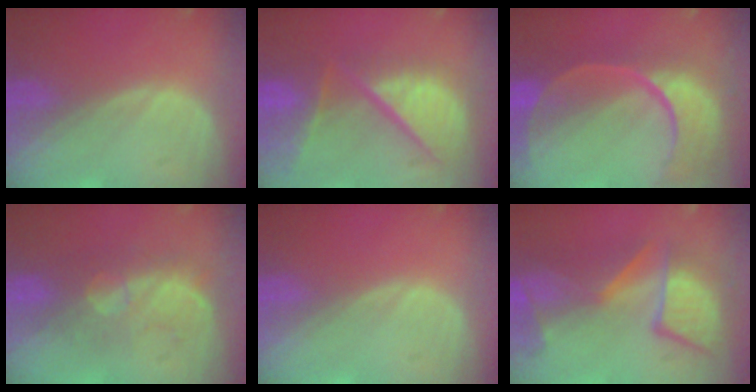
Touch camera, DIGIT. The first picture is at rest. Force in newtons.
{"total": 12.1, "press": 9.9, "slide": 7.0}
{"total": 12.6, "press": 10.1, "slide": 7.4}
{"total": 7.7, "press": 7.5, "slide": 1.9}
{"total": 0.0}
{"total": 11.0, "press": 10.3, "slide": 3.8}